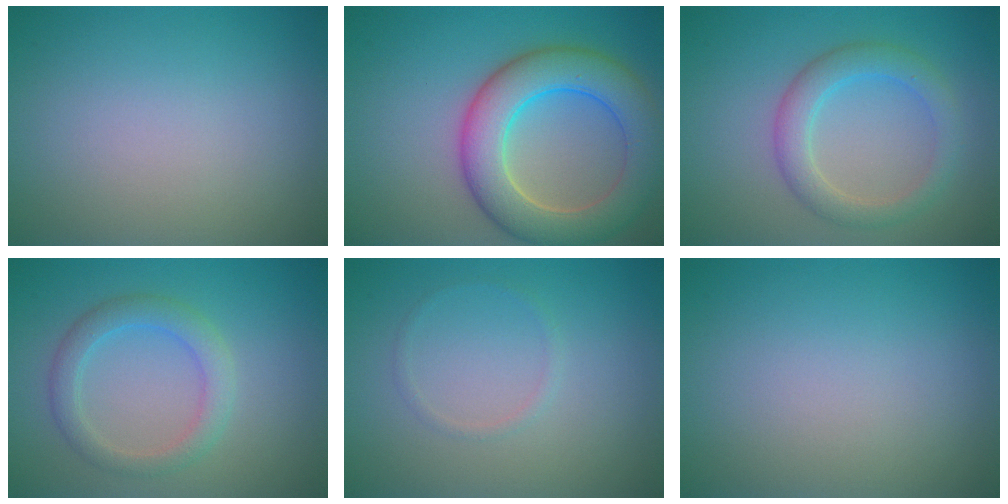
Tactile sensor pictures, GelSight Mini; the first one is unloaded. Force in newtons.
{"total": 8.1, "press": 8.1, "slide": 0.3}
{"total": 3.5, "press": 3.5, "slide": 0.3}
{"total": 2.9, "press": 2.9, "slide": 0.4}
{"total": 0.7, "press": 0.7, "slide": 0.1}
{"total": 0.0}